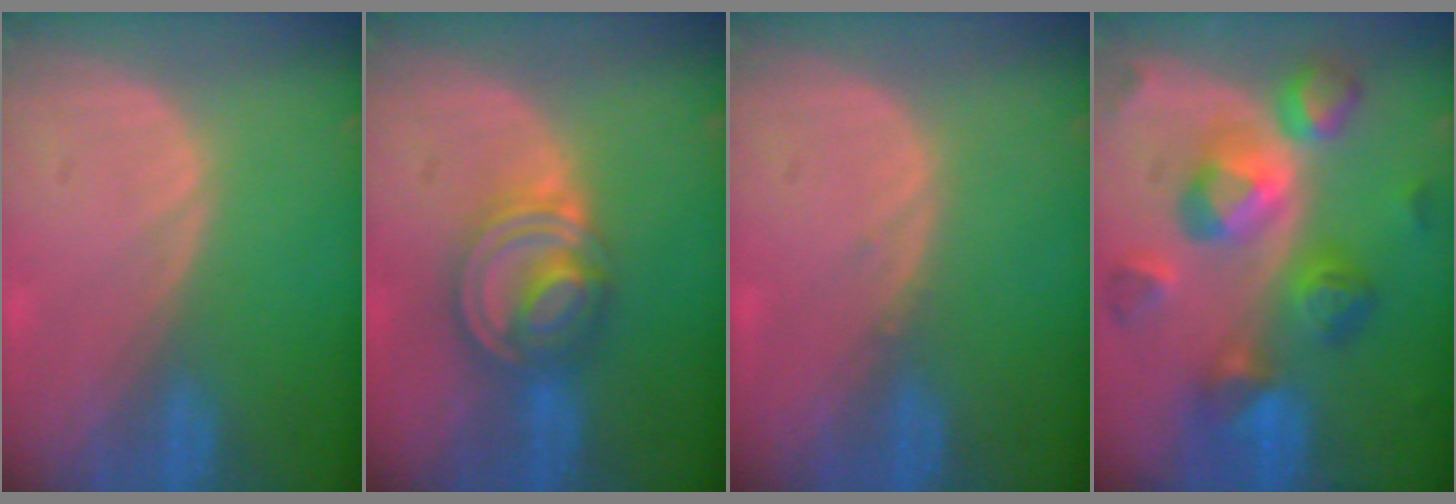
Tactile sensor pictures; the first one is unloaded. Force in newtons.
{"total": 7.9, "press": 6.7, "slide": 4.0}
{"total": 0.5, "press": 0.5, "slide": 0.2}
{"total": 10.9, "press": 10.9, "slide": 1.0}